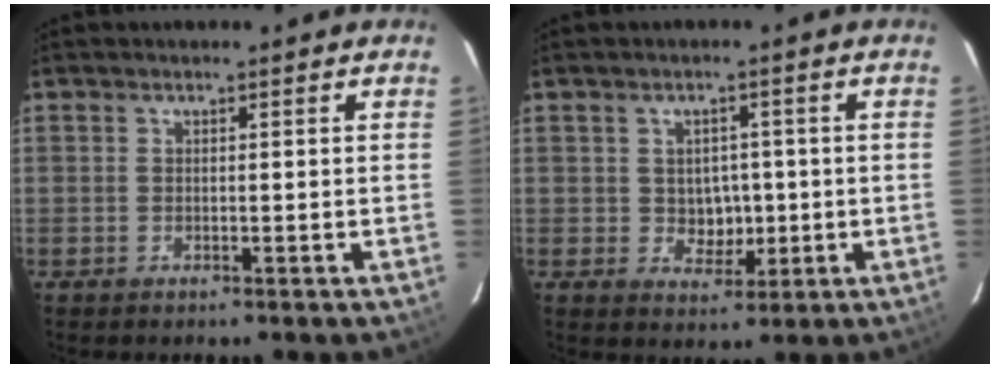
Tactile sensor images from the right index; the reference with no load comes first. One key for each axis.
{"total": 4.5, "fx": -0.1, "fy": 4.0, "fz": 2.0, "tx": -0.036, "ty": 0.007, "tz": 0.007}